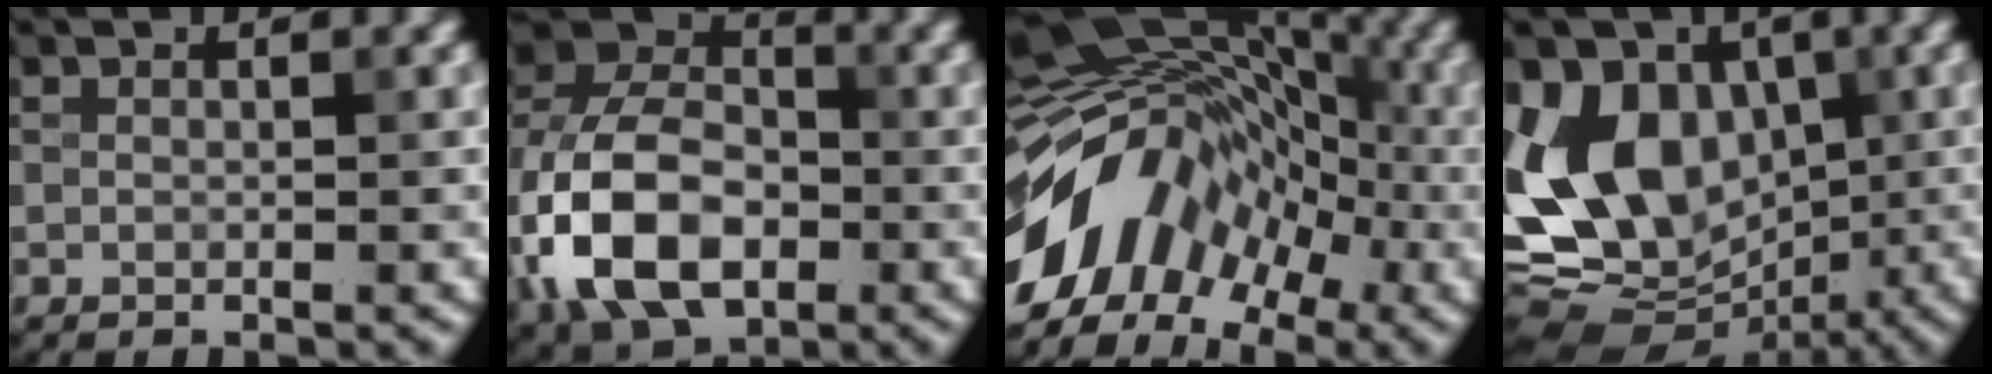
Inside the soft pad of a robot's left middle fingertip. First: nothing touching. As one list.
[{"total": 12.2, "force": [-3.7, 7.9, 8.5], "torque": [-0.181, -0.003, -0.085]}, {"total": 13.8, "force": [-5.6, 9.2, 8.7], "torque": [-0.140, 0.024, -0.115]}, {"total": 12.7, "force": [0.0, 9.7, 8.2], "torque": [-0.152, 0.014, -0.017]}]